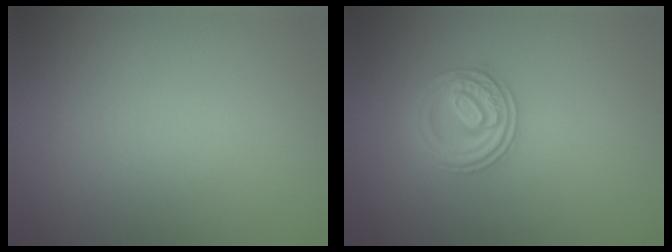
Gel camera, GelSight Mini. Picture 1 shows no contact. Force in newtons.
{"total": 2.8, "press": 2.6, "slide": 1.1}